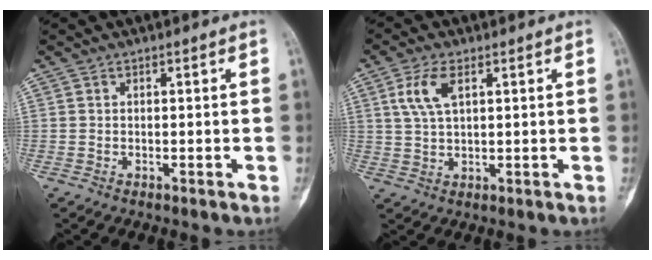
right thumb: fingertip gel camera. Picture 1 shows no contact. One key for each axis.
{"total": 6.1, "fx": 2.3, "fy": 2.8, "fz": 4.8, "tx": -0.104, "ty": -0.002, "tz": 0.049}